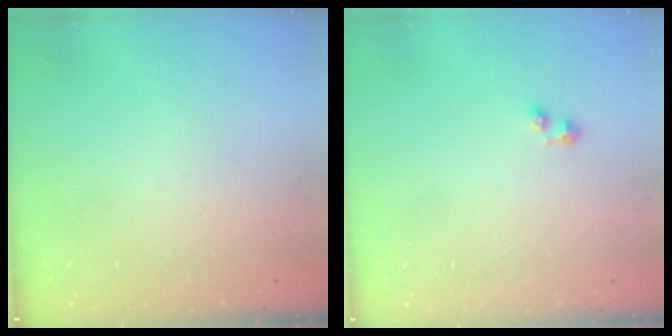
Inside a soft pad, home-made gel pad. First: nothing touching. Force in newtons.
{"total": 2.4, "press": 2.4, "slide": 0.4}